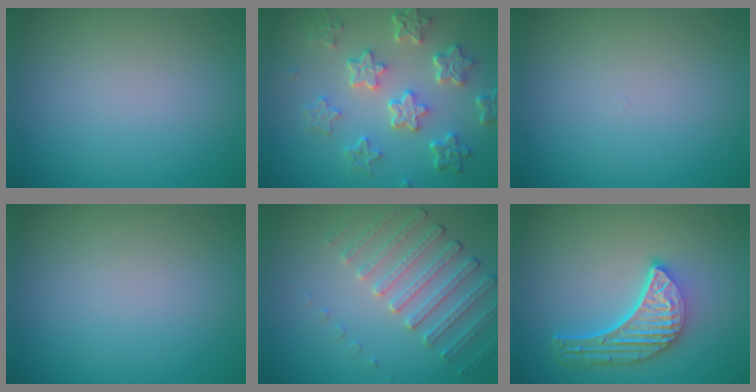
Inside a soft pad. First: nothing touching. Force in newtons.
{"total": 5.8, "press": 4.4, "slide": 3.8}
{"total": 0.0}
{"total": 0.0}
{"total": 3.0, "press": 2.7, "slide": 1.3}
{"total": 5.7, "press": 4.3, "slide": 3.7}